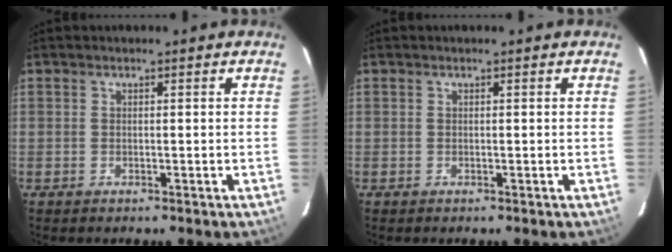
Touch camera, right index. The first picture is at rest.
{"total": 0.0}